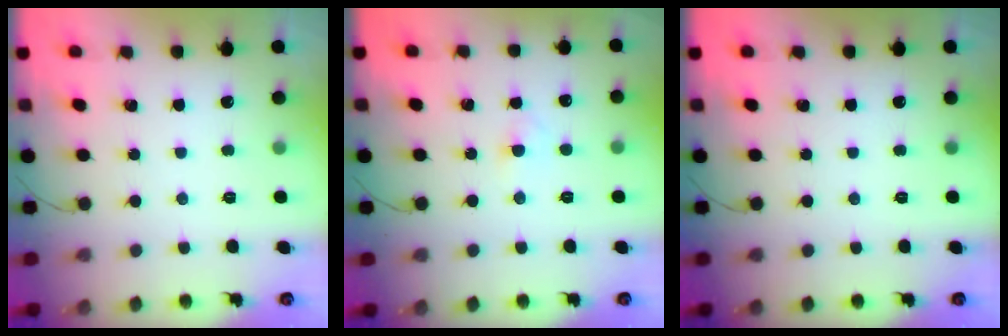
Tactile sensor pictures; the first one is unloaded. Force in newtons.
{"total": 2.3, "press": 2.1, "slide": 1.0}
{"total": 0.0}